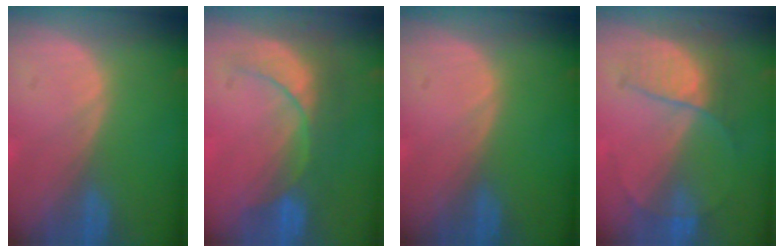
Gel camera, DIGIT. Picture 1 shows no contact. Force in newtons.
{"total": 8.9, "press": 7.8, "slide": 4.2}
{"total": 0.0}
{"total": 7.3, "press": 6.2, "slide": 3.9}